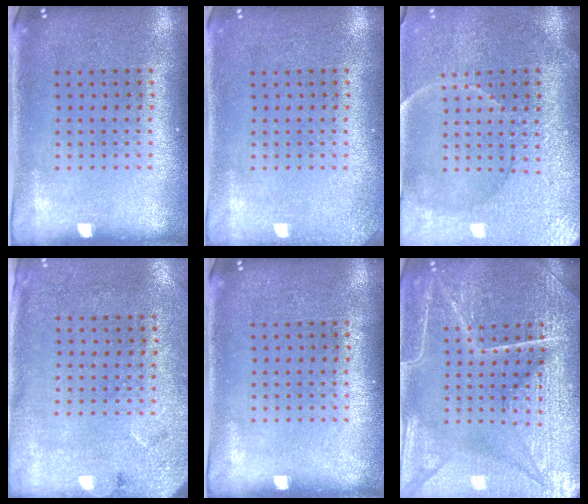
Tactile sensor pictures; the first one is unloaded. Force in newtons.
{"total": 1.2, "press": 1.2, "slide": 0.1}
{"total": 3.7, "press": 3.5, "slide": 1.2}
{"total": 2.7, "press": 2.2, "slide": 1.6}
{"total": 0.0}
{"total": 7.0, "press": 7.0, "slide": 0.8}